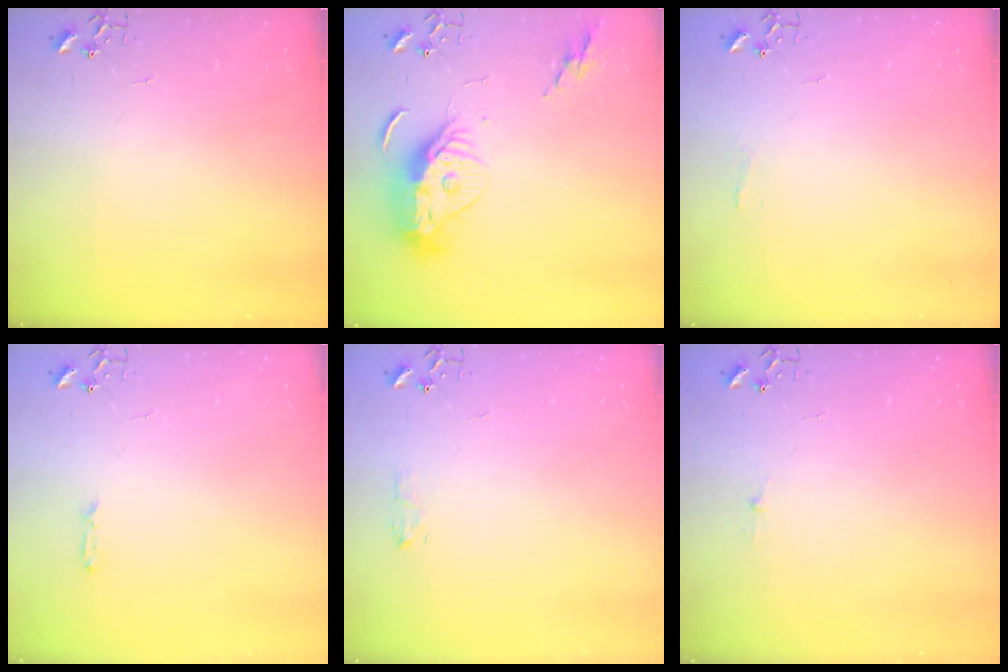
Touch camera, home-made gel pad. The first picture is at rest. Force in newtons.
{"total": 13.5, "press": 13.4, "slide": 1.5}
{"total": 3.7, "press": 3.7, "slide": 0.4}
{"total": 3.6, "press": 3.6, "slide": 0.4}
{"total": 5.5, "press": 5.4, "slide": 0.8}
{"total": 2.6, "press": 2.5, "slide": 0.4}